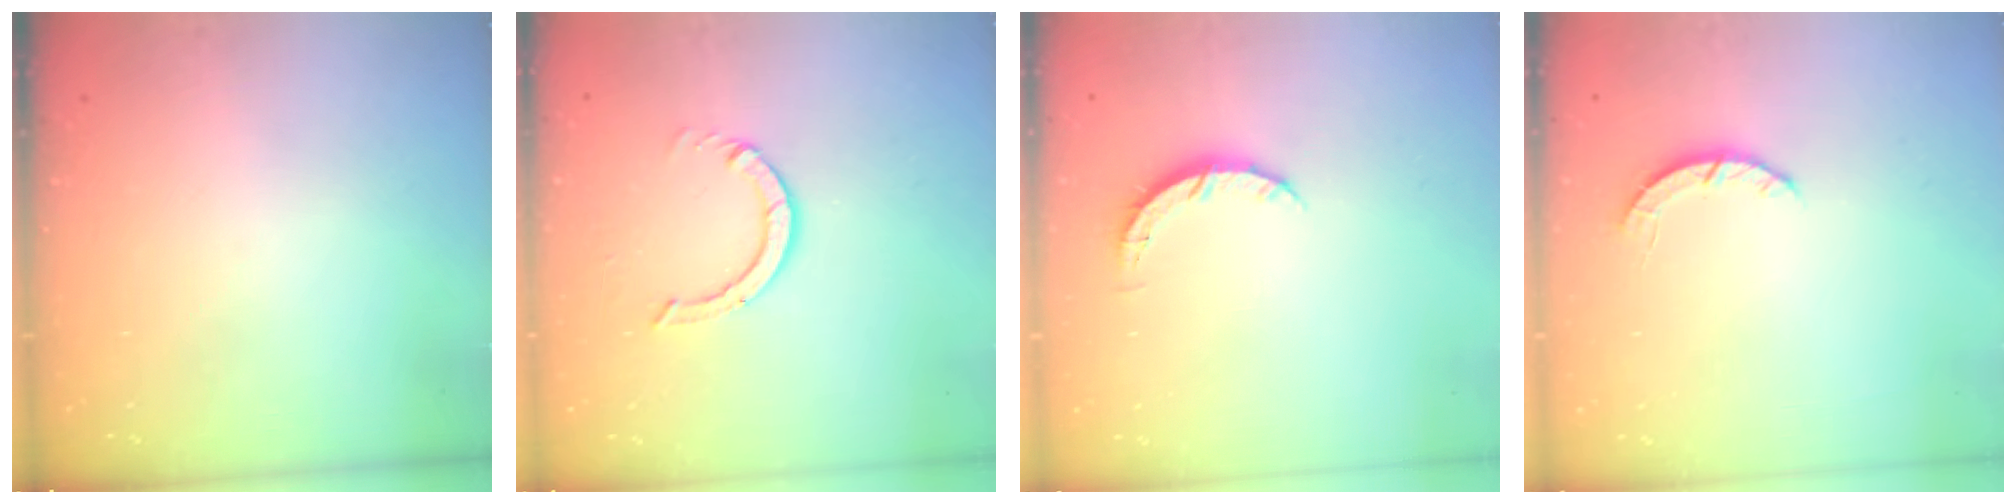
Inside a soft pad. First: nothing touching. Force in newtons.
{"total": 3.6, "press": 3.6, "slide": 0.3}
{"total": 4.2, "press": 4.1, "slide": 0.4}
{"total": 2.8, "press": 2.8, "slide": 0.4}